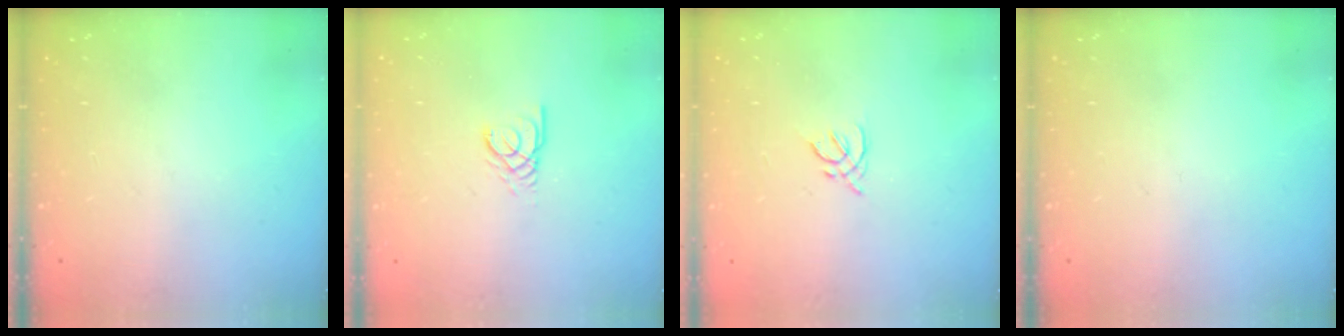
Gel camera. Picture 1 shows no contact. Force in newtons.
{"total": 2.6, "press": 2.6, "slide": 0.1}
{"total": 2.0, "press": 2.0, "slide": 0.6}
{"total": 0.0}